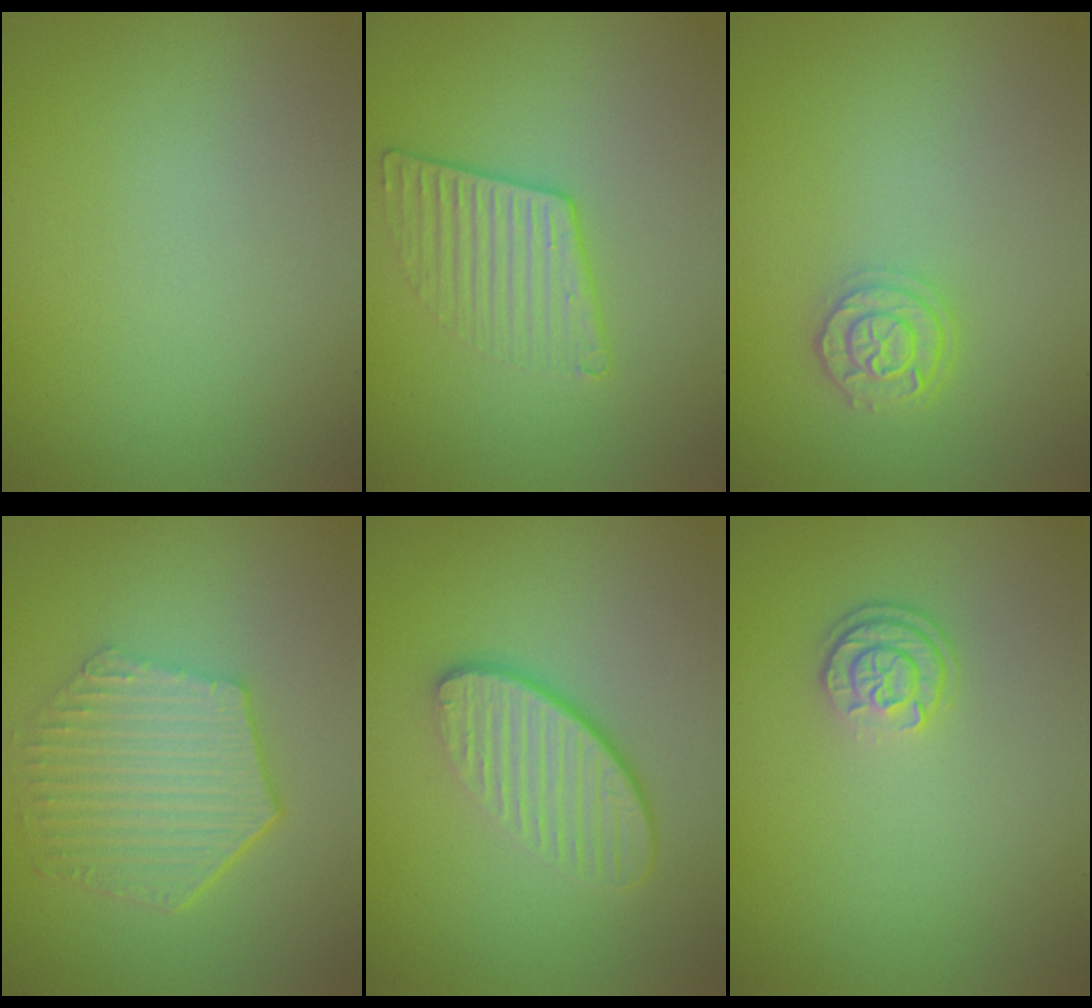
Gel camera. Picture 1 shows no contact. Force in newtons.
{"total": 2.3, "press": 1.9, "slide": 1.3}
{"total": 2.5, "press": 2.1, "slide": 1.3}
{"total": 5.9, "press": 4.4, "slide": 4.0}
{"total": 4.6, "press": 3.2, "slide": 3.3}
{"total": 2.4, "press": 1.9, "slide": 1.5}